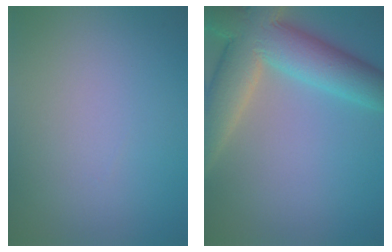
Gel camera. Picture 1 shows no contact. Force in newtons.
{"total": 10.6, "press": 10.5, "slide": 0.9}